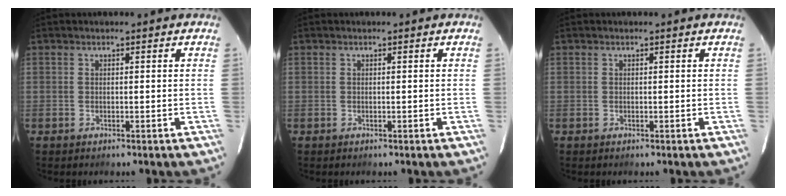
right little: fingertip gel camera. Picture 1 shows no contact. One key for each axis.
{"total": 0.0}
{"total": 0.0}